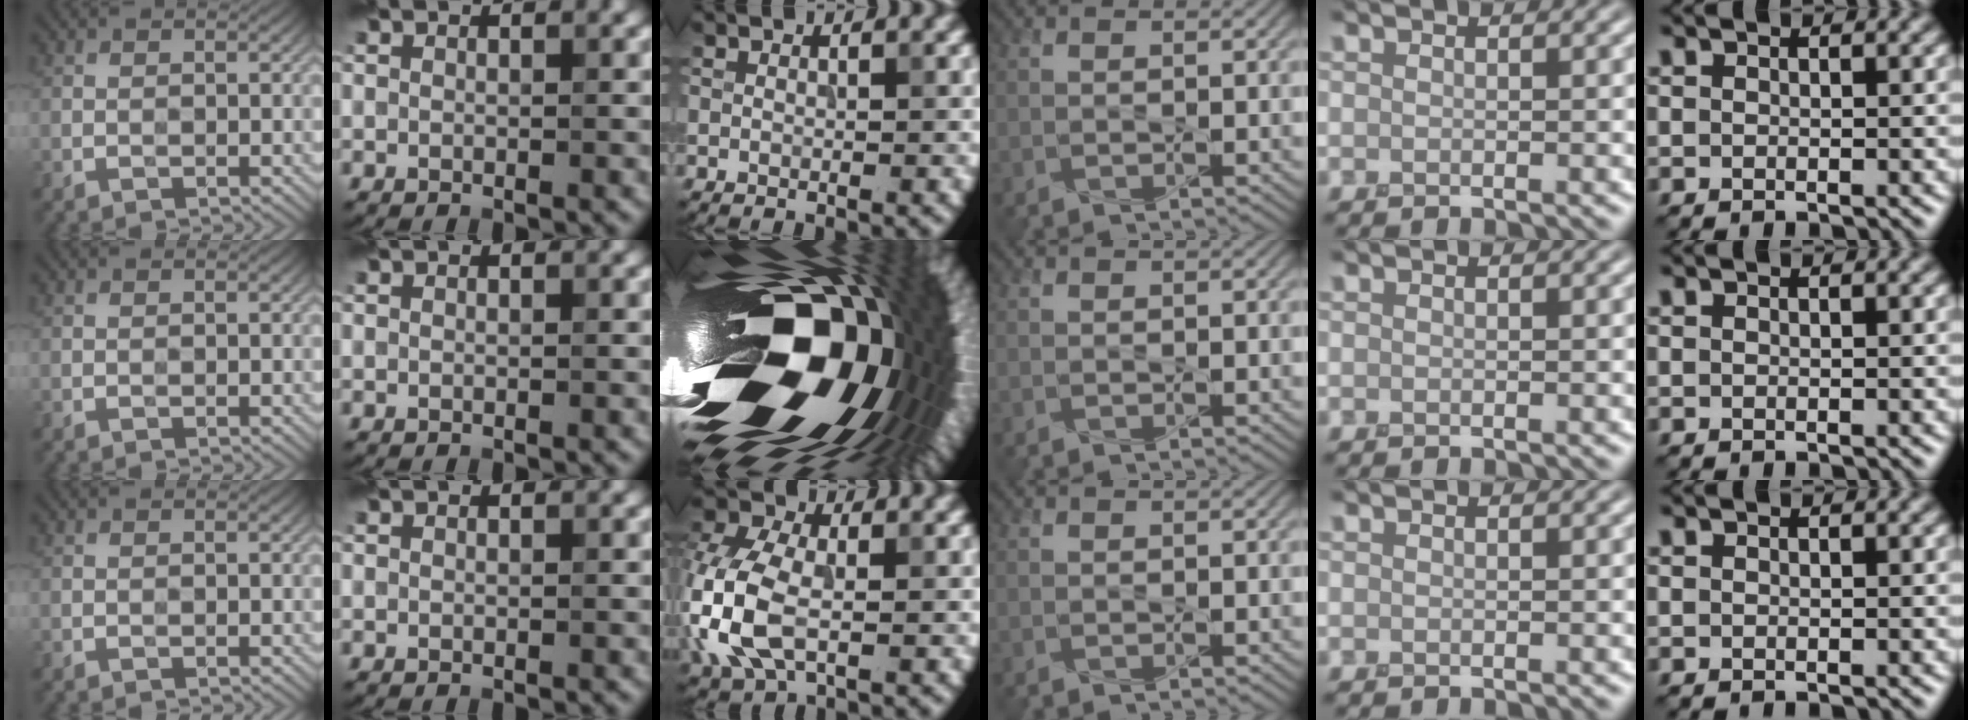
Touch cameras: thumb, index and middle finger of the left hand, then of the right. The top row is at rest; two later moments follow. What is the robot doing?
{"motion": "press", "object": "stapler"}